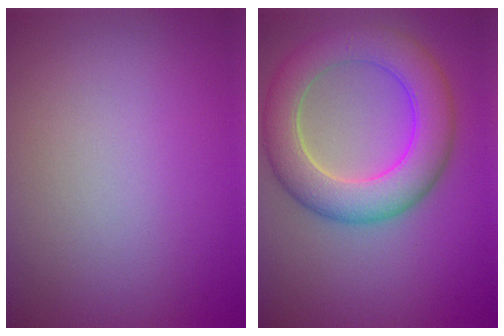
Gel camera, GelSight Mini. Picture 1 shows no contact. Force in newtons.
{"total": 7.5, "press": 7.5, "slide": 0.4}